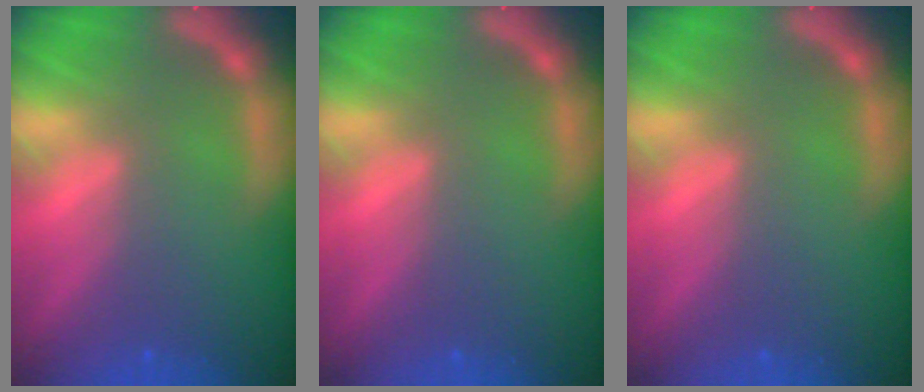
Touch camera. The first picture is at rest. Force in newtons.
{"total": 0.0}
{"total": 0.0}